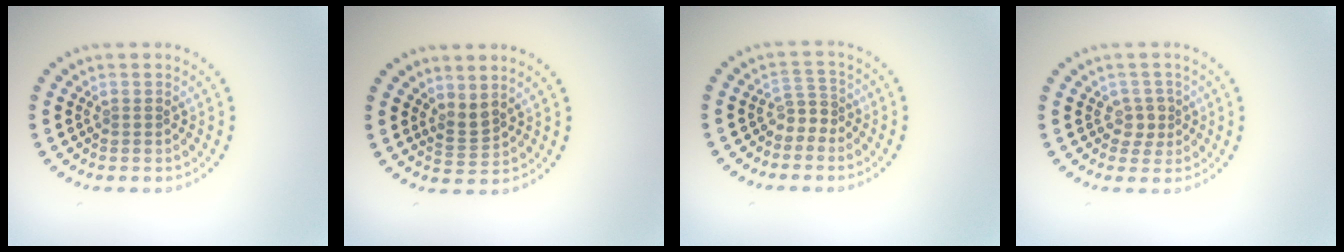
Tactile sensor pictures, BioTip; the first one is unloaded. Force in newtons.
{"total": 1.7, "press": 1.2, "slide": 1.2}
{"total": 1.8, "press": 1.2, "slide": 1.4}
{"total": 1.7, "press": 1.4, "slide": 1.0}